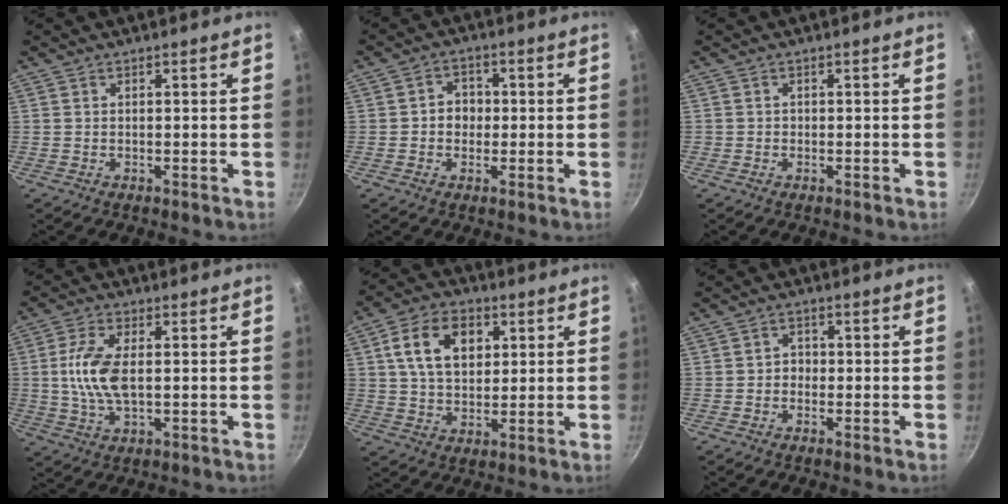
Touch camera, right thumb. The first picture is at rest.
{"total": 4.7, "force": [-0.2, 4.0, 2.3], "torque": [-0.006, 0.008, -0.008]}
{"total": 0.6, "force": [-0.1, 0.6, 0.0], "torque": [0.003, 0.002, -0.004]}
{"total": 9.4, "force": [0.5, 4.7, 8.2], "torque": [-0.165, 0.004, 0.006]}
{"total": 12.7, "force": [3.7, 8.6, 8.5], "torque": [-0.125, 0.004, 0.058]}
{"total": 2.5, "force": [-0.5, 2.2, 1.0], "torque": [0.001, 0.009, -0.011]}